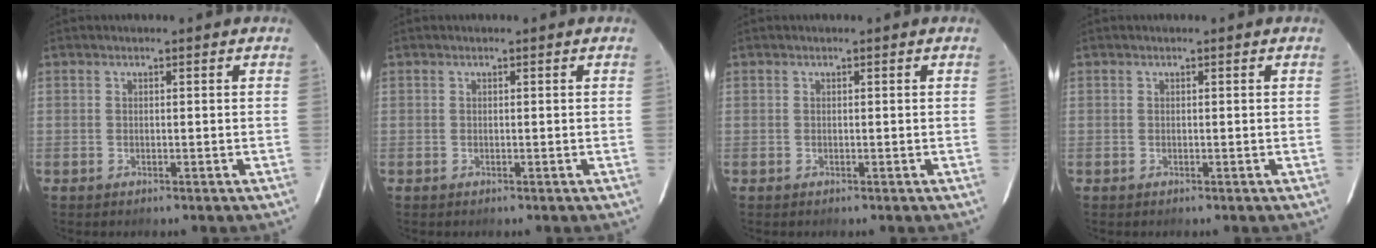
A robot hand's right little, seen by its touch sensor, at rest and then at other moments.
{"total": 0.0}
{"total": 0.0}
{"total": 0.0}